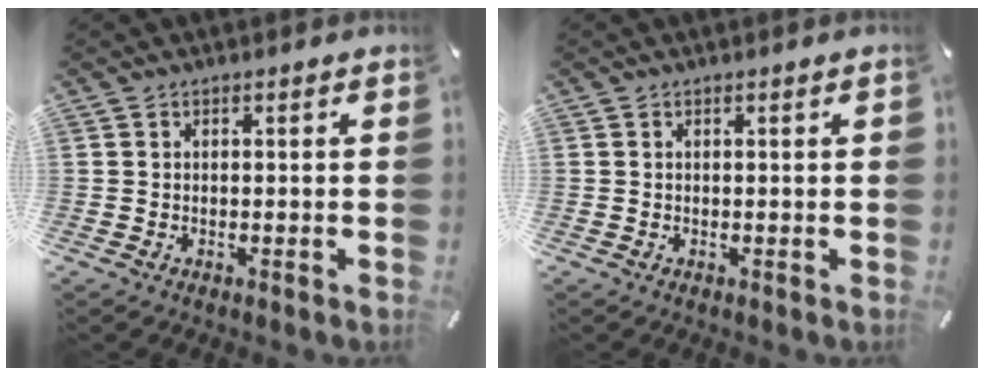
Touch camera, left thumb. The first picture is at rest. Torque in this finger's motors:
{"motor_torque": [0.12, 0.00, 0.08, 0.13, 0.08]}